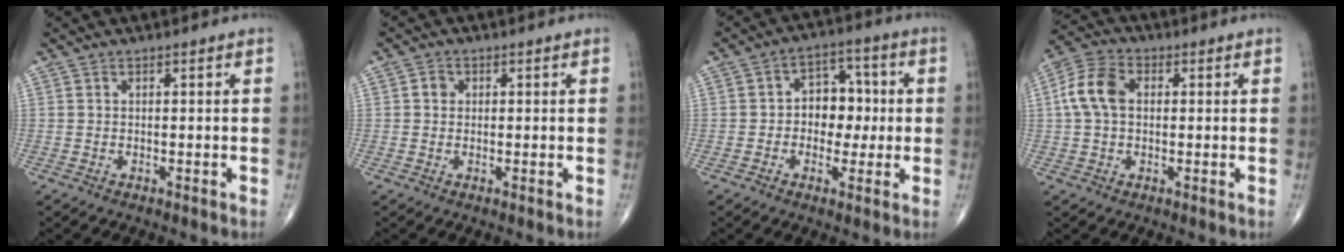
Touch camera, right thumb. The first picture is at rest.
{"total": 1.7, "force": [0.2, 1.6, 0.7], "torque": [-0.004, 0.003, 0.000]}
{"total": 8.6, "force": [-0.1, 6.5, 5.7], "torque": [-0.033, 0.024, -0.010]}
{"total": 8.3, "force": [1.0, 5.6, 6.1], "torque": [-0.125, 0.023, 0.013]}